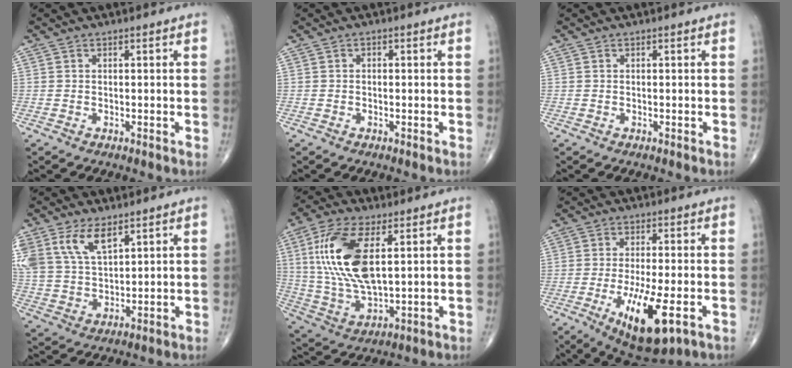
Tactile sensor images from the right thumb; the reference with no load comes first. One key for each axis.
{"total": 0.5, "fx": 0.0, "fy": 0.4, "fz": 0.3, "tx": -0.001, "ty": 0.001, "tz": -0.003}
{"total": 0.0}
{"total": 11.5, "fx": 6.2, "fy": 5.8, "fz": 7.7, "tx": -0.152, "ty": -0.012, "tz": 0.132}
{"total": 17.0, "fx": 4.2, "fy": 7.5, "fz": 14.7, "tx": -0.305, "ty": -0.013, "tz": 0.088}
{"total": 13.1, "fx": -4.6, "fy": 4.1, "fz": 11.5, "tx": -0.201, "ty": -0.013, "tz": -0.064}